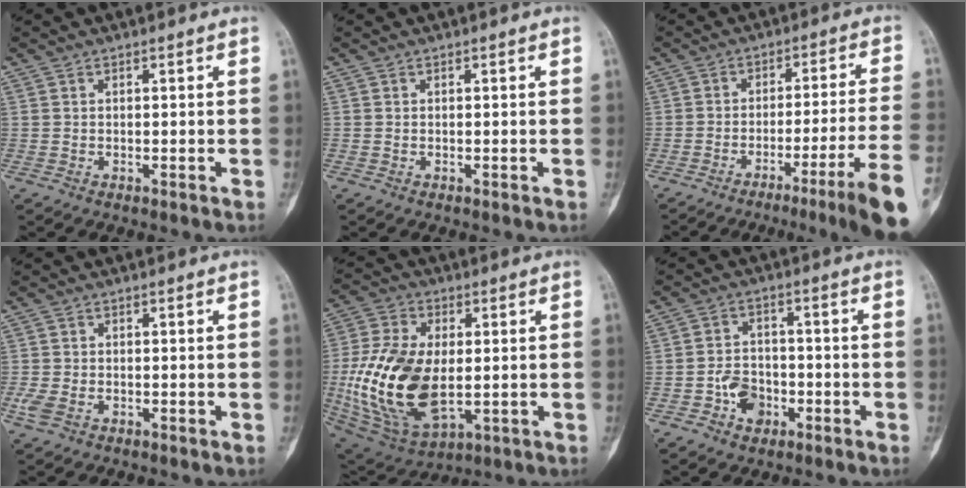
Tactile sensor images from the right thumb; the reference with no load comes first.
{"total": 0.0}
{"total": 14.8, "force": [-8.5, -1.2, 12.0], "torque": [-0.150, 0.043, -0.123]}
{"total": 2.8, "force": [-1.0, 1.8, 1.8], "torque": [-0.050, 0.003, -0.018]}
{"total": 21.2, "force": [-1.3, 12.2, 17.4], "torque": [-0.351, -0.011, -0.005]}
{"total": 6.3, "force": [-2.7, 4.7, 3.2], "torque": [-0.029, 0.027, -0.044]}